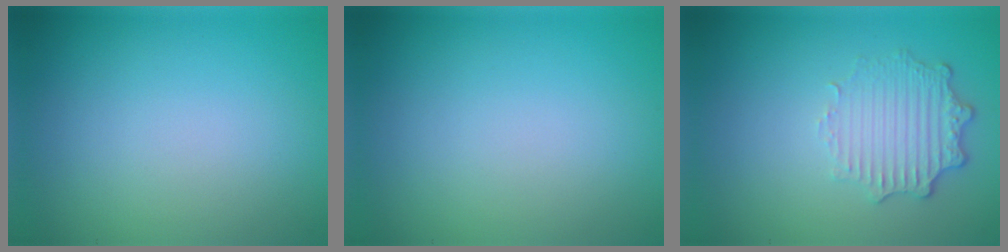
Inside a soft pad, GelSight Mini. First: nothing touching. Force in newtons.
{"total": 0.0}
{"total": 3.5, "press": 2.8, "slide": 2.1}